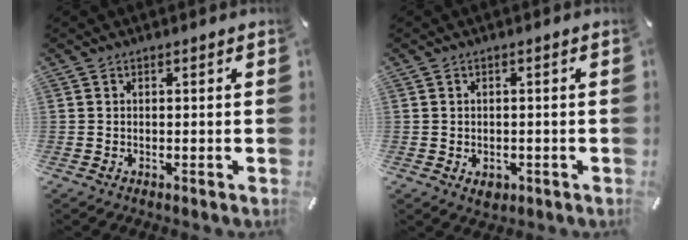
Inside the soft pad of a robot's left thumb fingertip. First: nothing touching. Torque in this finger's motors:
{"motor_torque": [0.01, 0.04, 0.14, 0.16, 0.01]}